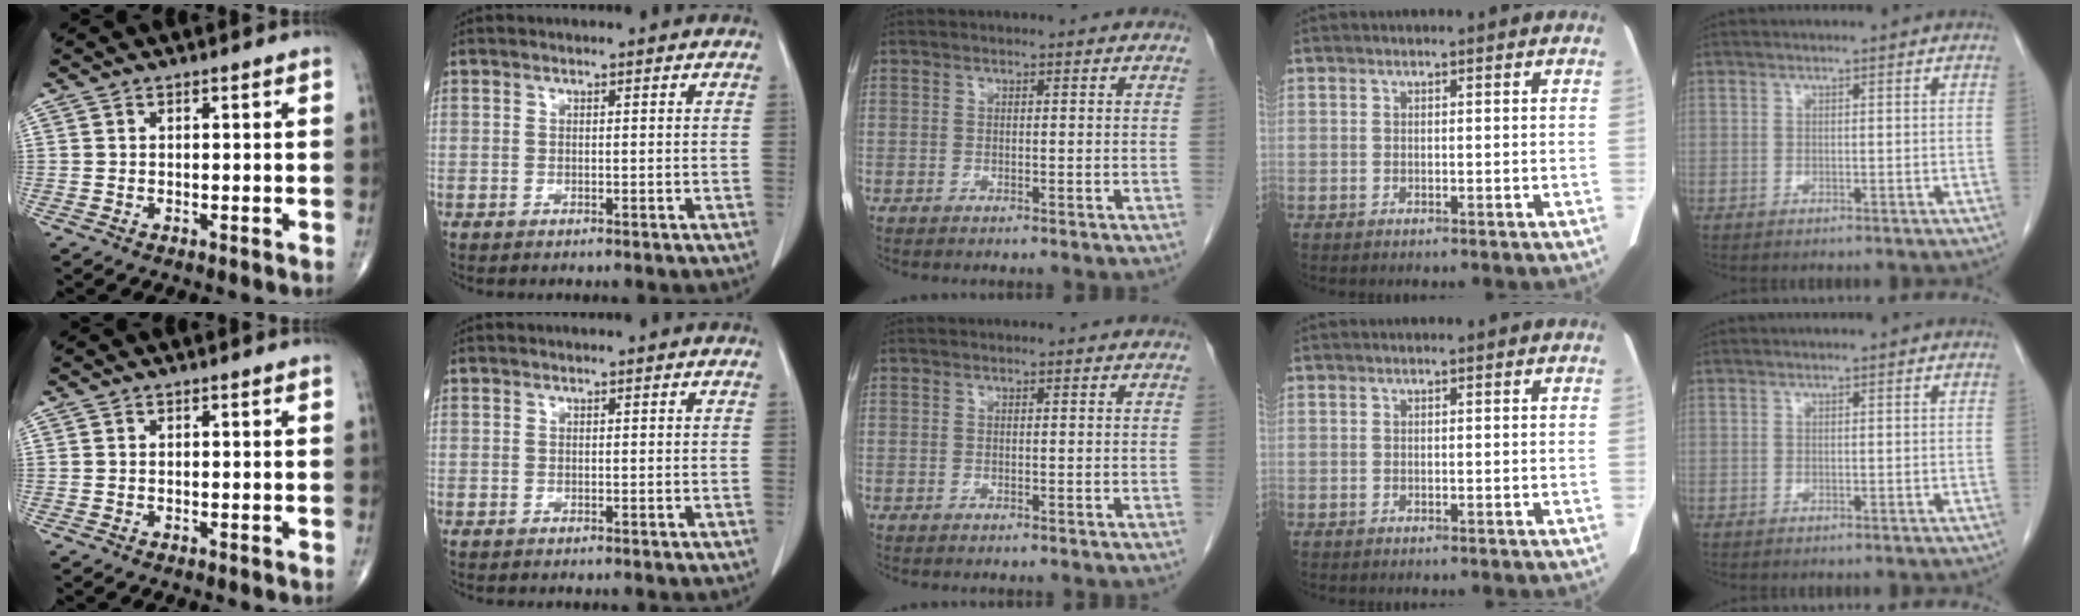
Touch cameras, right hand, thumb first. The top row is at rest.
{}